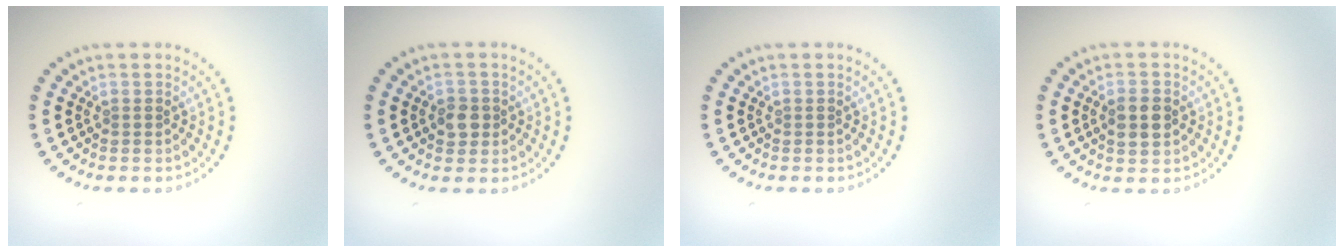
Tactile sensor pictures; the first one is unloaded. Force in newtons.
{"total": 2.0, "press": 1.9, "slide": 0.4}
{"total": 0.0}
{"total": 2.9, "press": 2.9, "slide": 0.1}